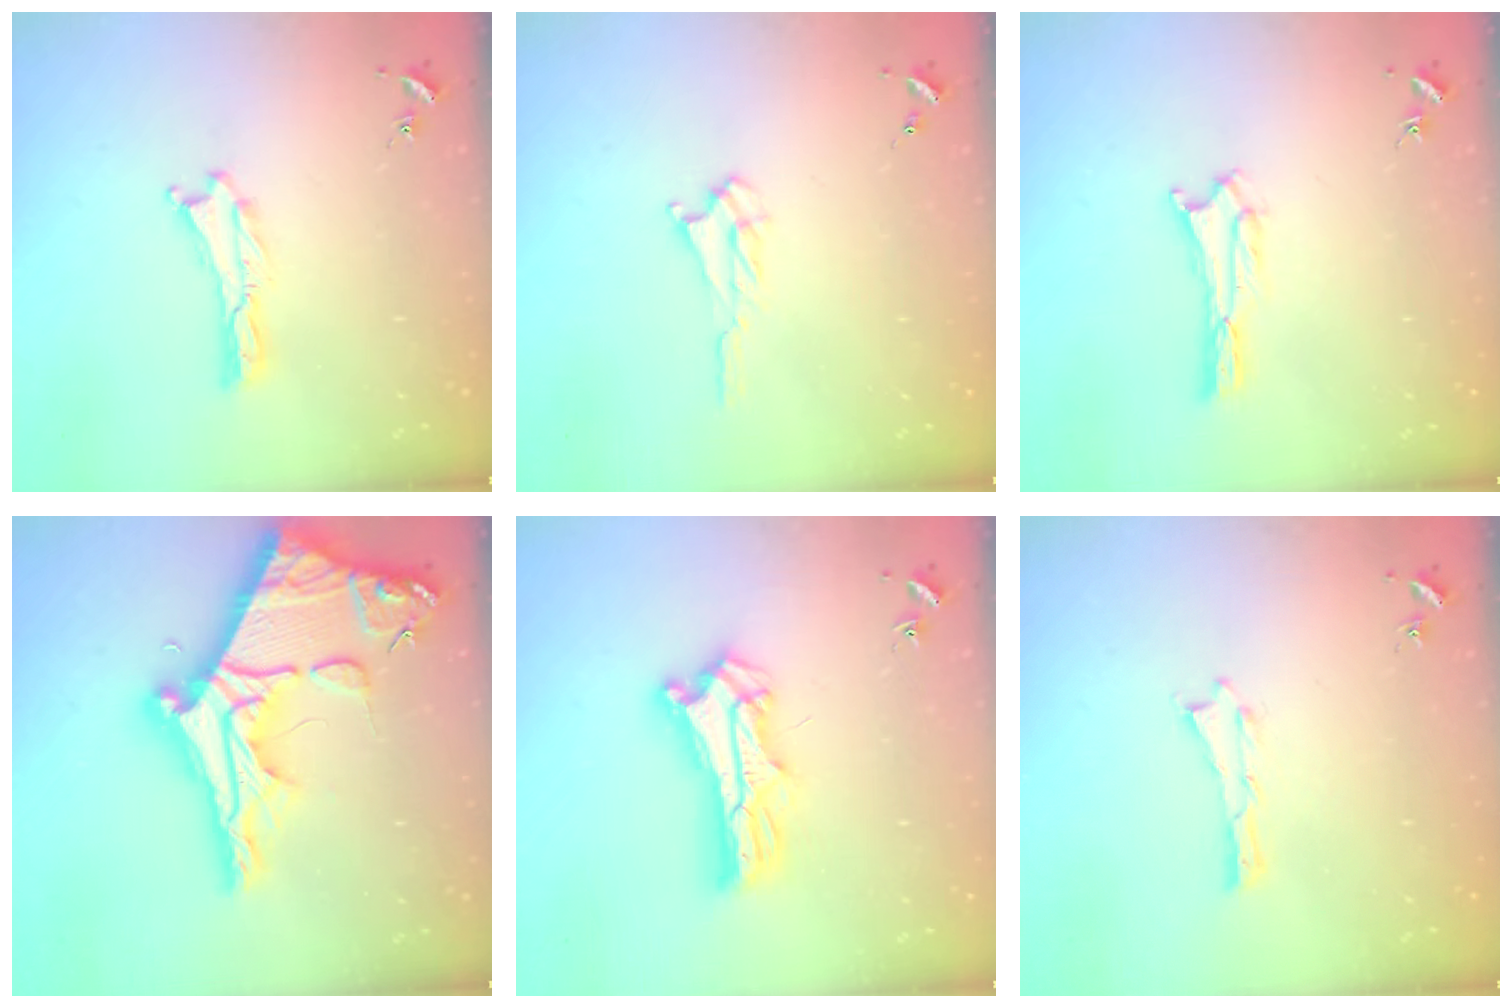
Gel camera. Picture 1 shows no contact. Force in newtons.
{"total": 2.5, "press": 2.5, "slide": 0.3}
{"total": 1.7, "press": 1.7, "slide": 0.3}
{"total": 13.4, "press": 13.4, "slide": 1.3}
{"total": 9.8, "press": 9.7, "slide": 0.7}
{"total": 0.0}